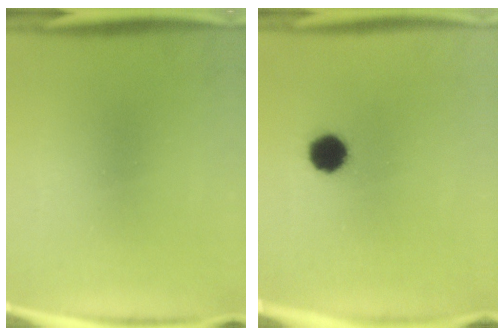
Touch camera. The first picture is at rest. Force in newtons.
{"total": 6.6}